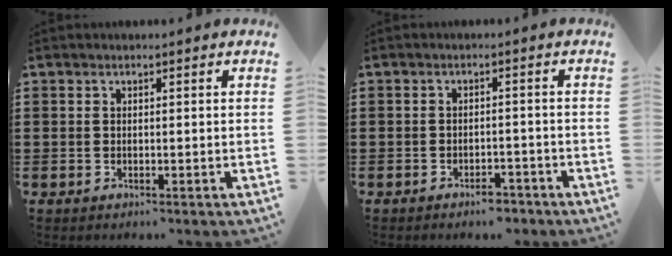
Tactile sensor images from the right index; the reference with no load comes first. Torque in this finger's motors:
{"motor_torque": [0.22, 0.20, 0.01, 0.01]}